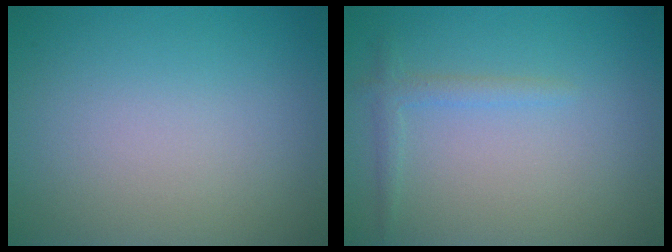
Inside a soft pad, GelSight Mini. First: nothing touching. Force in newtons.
{"total": 1.4, "press": 1.4, "slide": 0.1}